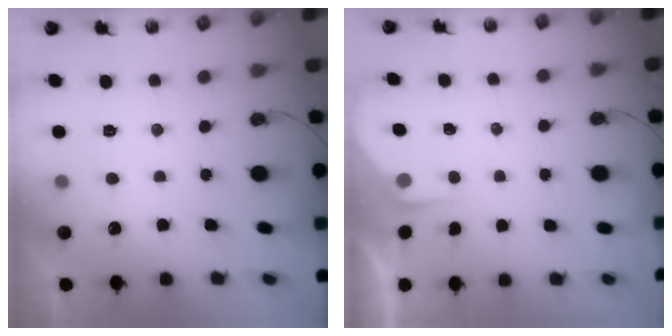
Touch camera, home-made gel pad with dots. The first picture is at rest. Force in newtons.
{"total": 1.6, "press": 1.6, "slide": 0.3}